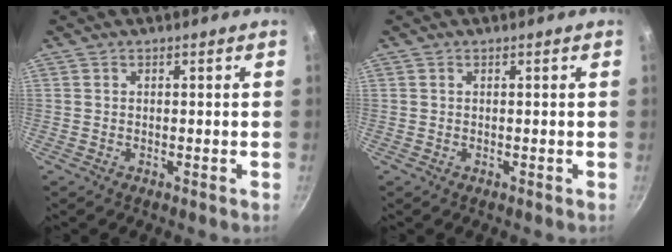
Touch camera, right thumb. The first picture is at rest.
{"total": 0.0}